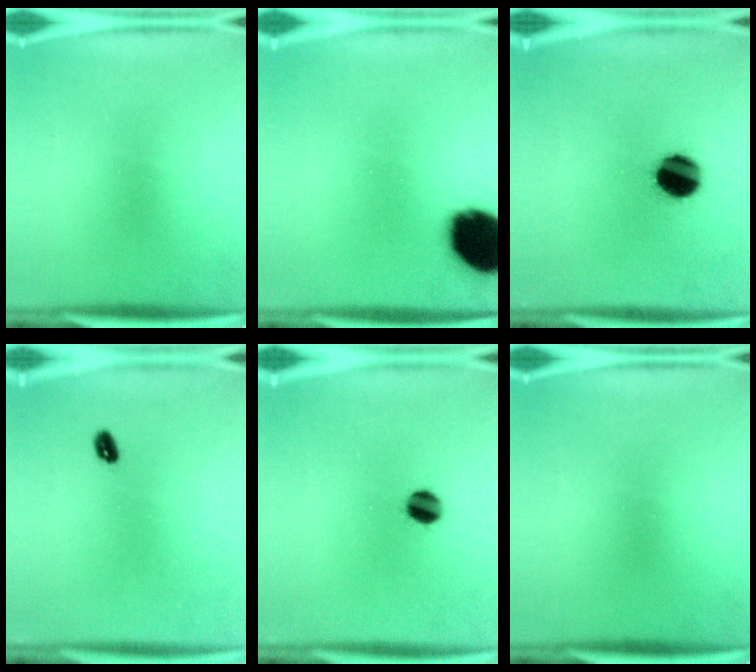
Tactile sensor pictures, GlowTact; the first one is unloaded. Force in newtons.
{"total": 19.1}
{"total": 11.9}
{"total": 1.9}
{"total": 5.3}
{"total": 0.0}